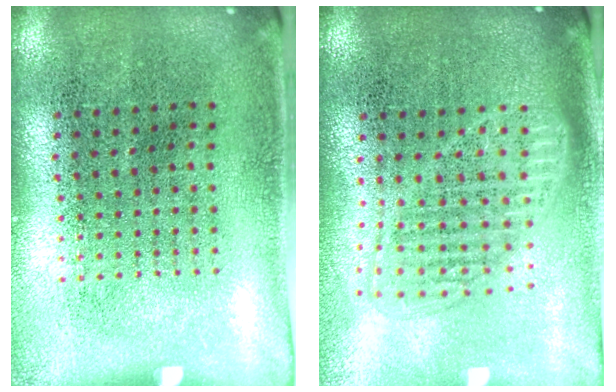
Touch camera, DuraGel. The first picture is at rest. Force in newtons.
{"total": 1.5, "press": 1.3, "slide": 0.8}